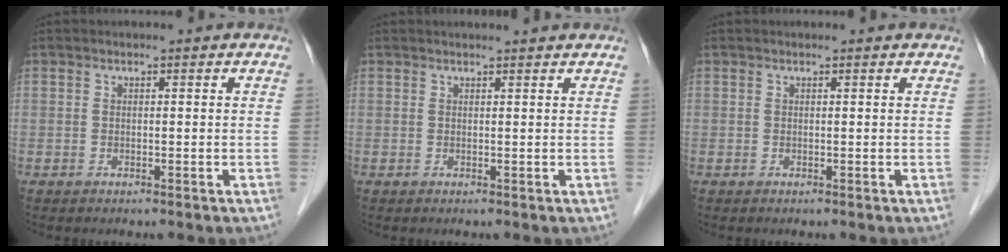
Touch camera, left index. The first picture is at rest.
{"total": 2.7, "force": [2.6, -0.2, 0.7], "torque": [-0.010, 0.012, 0.032]}
{"total": 0.8, "force": [0.8, 0.1, 0.1], "torque": [-0.007, 0.006, 0.009]}